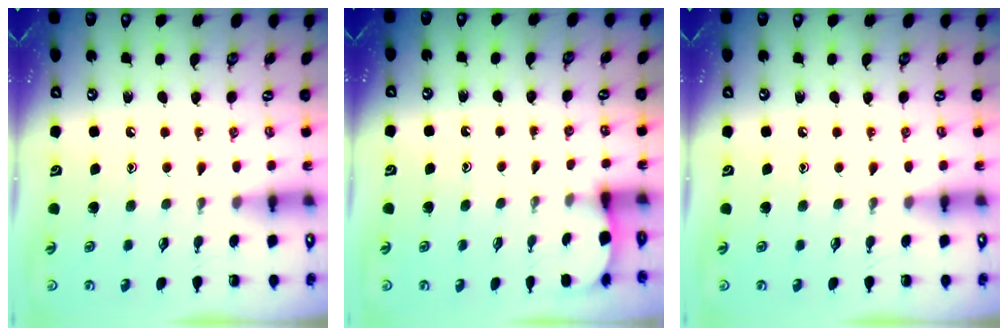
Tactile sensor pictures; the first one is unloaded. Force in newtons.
{"total": 1.9, "press": 1.9, "slide": 0.2}
{"total": 0.0}